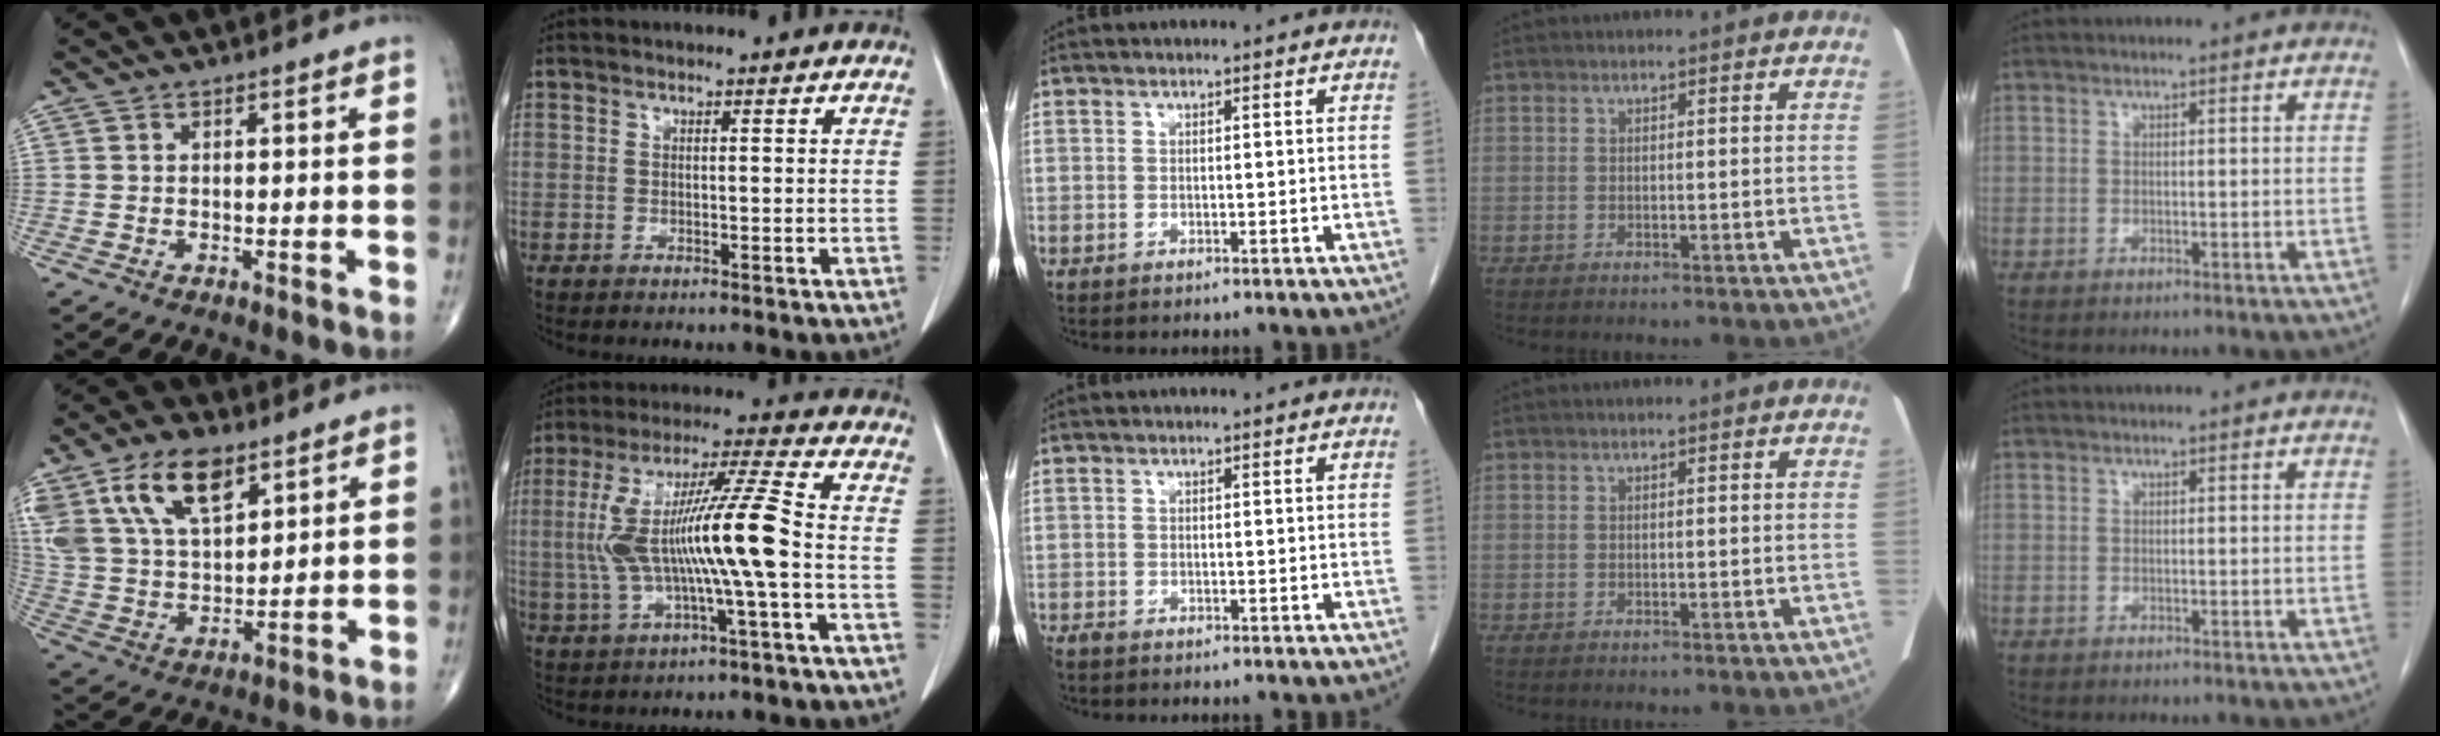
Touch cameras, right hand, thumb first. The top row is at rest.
{"thumb": {"total": 17.6, "force": [9.5, 9.2, 11.6], "torque": [-0.208, -0.023, 0.185]}, "index": {"total": 14.1, "force": [-1.3, -0.1, 14.1], "torque": [-0.279, 0.019, -0.025]}, "middle": {"total": 0.8, "force": [-0.7, 0.2, 0.2], "torque": [-0.012, -0.003, -0.016]}}